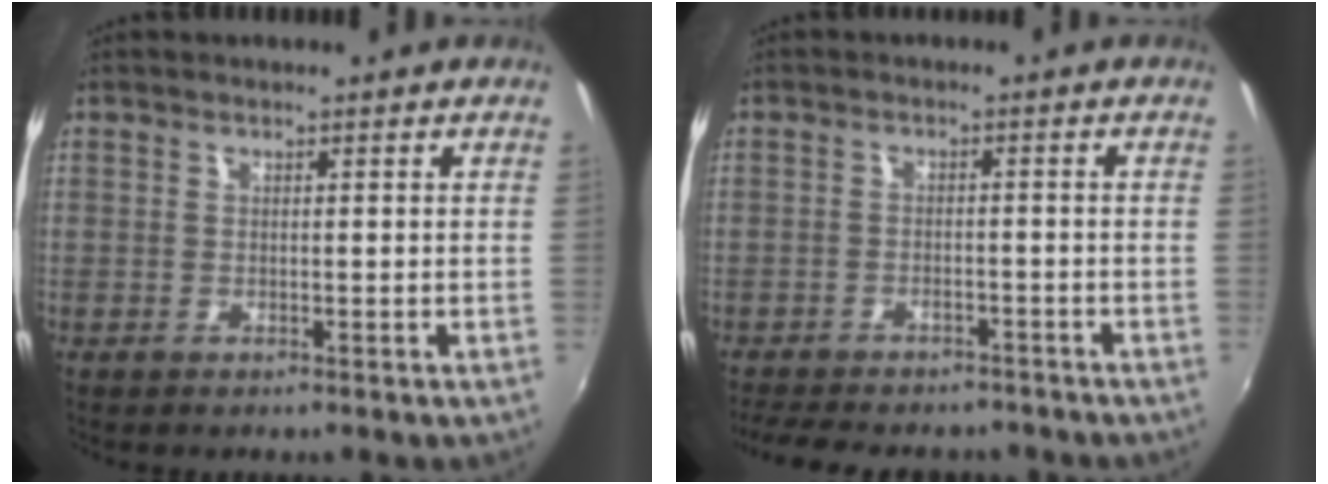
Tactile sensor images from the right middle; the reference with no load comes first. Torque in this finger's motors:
{"motor_torque": [1.08, -1.06, 0.11, 0.07]}